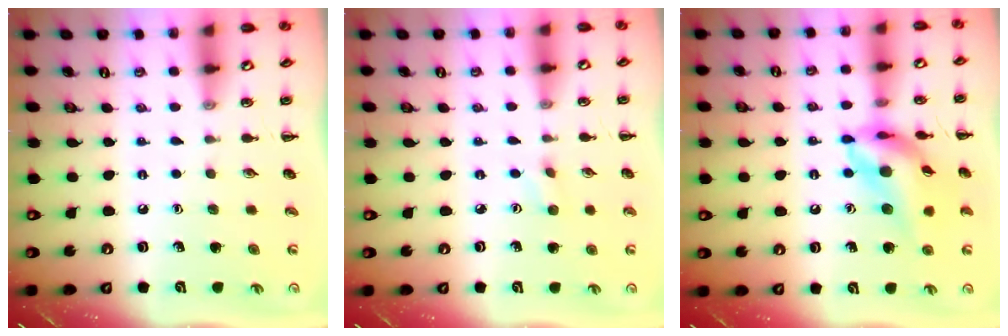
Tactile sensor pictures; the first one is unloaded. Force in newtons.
{"total": 2.3, "press": 2.2, "slide": 0.8}
{"total": 16.3, "press": 16.0, "slide": 3.5}